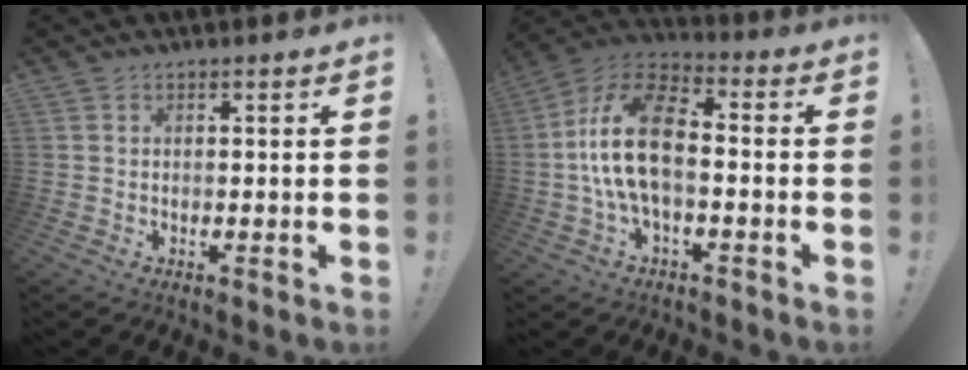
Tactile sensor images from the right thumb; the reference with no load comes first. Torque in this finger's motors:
{"motor_torque": [0.43, 0.74, 1.71, -0.45, 0.47]}